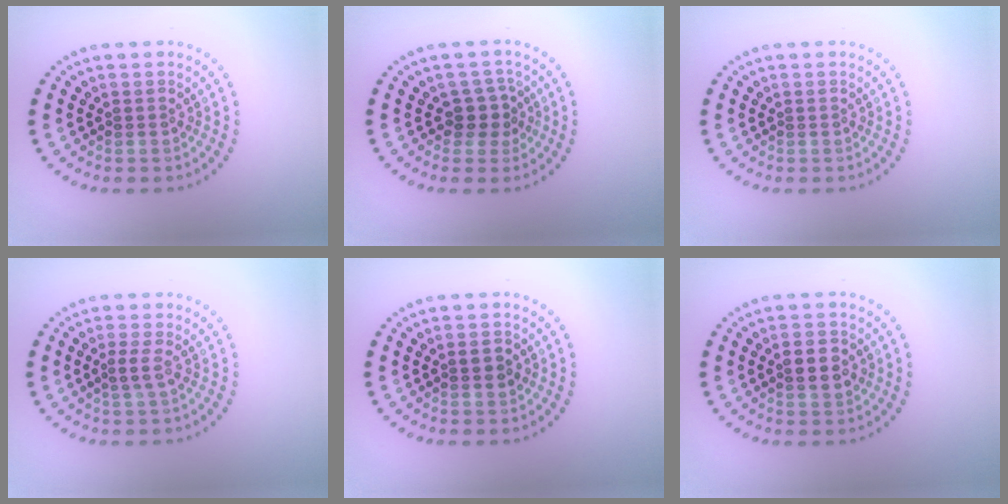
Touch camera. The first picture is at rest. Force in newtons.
{"total": 2.3, "press": 1.8, "slide": 1.3}
{"total": 0.0}
{"total": 1.0, "press": 0.8, "slide": 0.6}
{"total": 1.1, "press": 1.1, "slide": 0.2}
{"total": 2.2, "press": 2.2, "slide": 0.1}